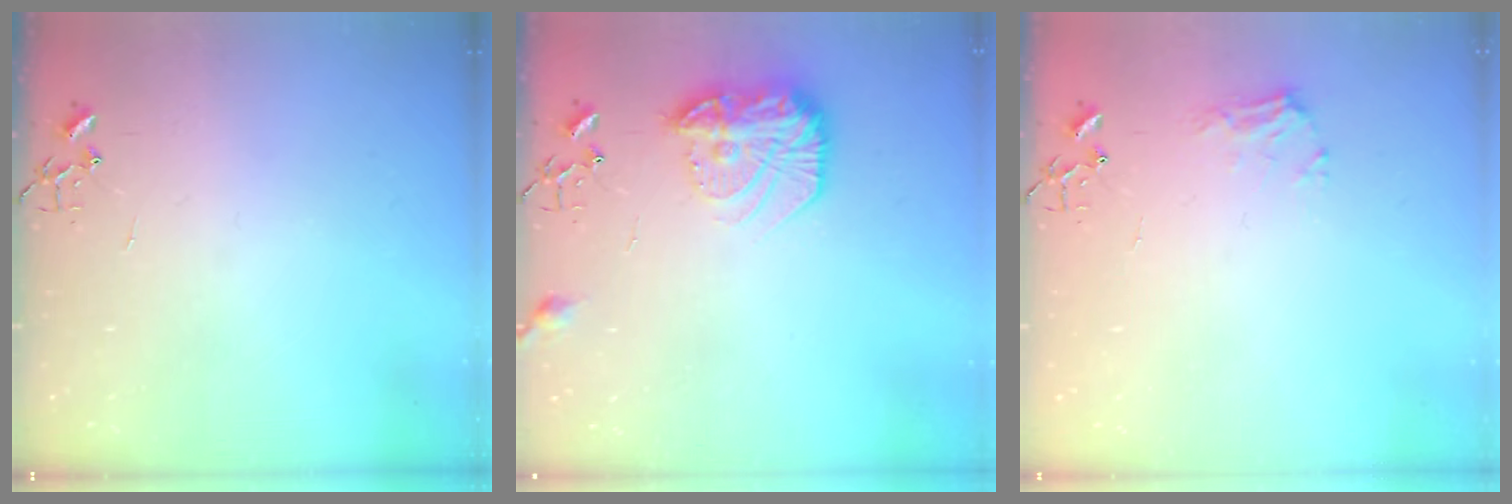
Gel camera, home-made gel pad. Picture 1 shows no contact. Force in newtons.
{"total": 15.3, "press": 15.2, "slide": 1.0}
{"total": 9.0, "press": 8.9, "slide": 0.9}